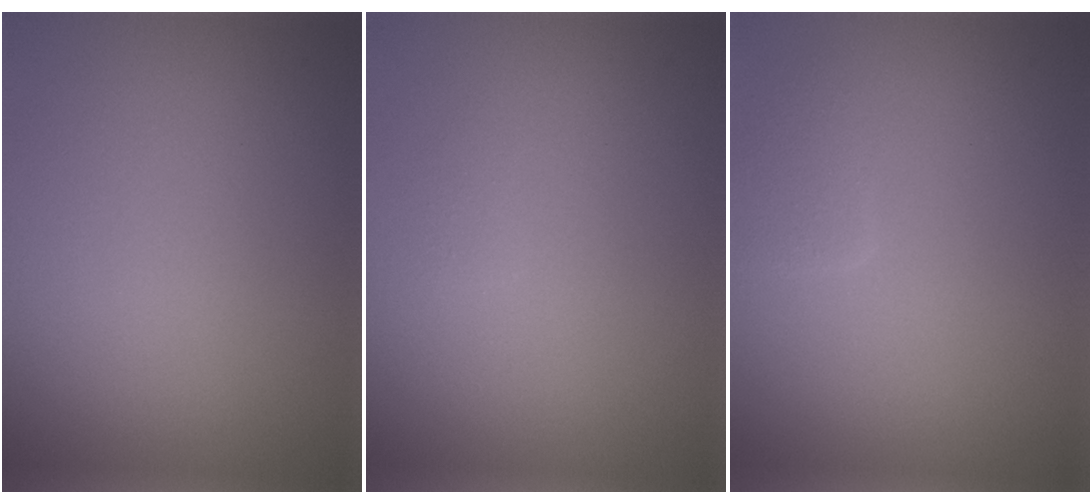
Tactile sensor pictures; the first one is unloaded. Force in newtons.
{"total": 0.6, "press": 0.6, "slide": 0.0}
{"total": 1.5, "press": 1.5, "slide": 0.1}